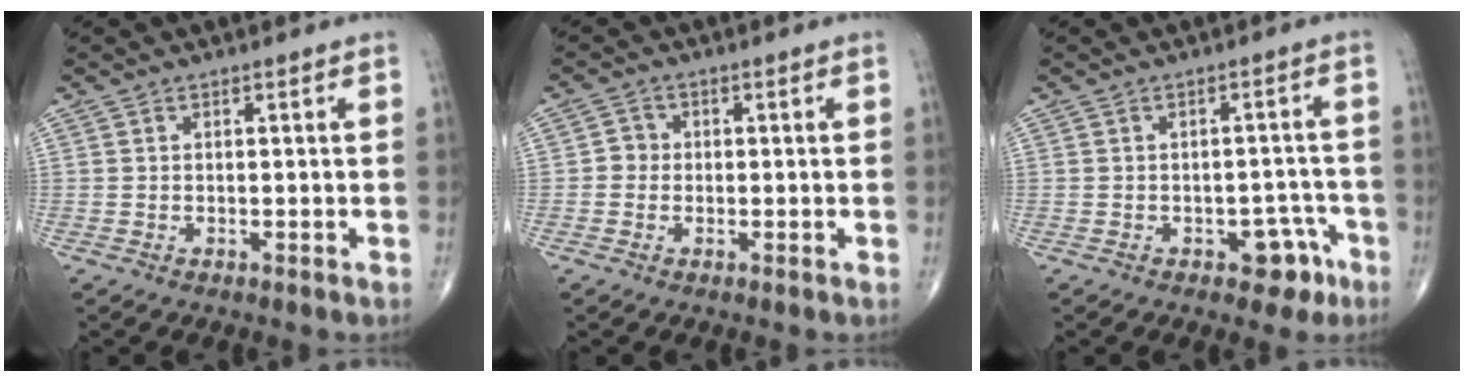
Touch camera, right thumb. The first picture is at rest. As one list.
[{"total": 2.3, "force": [-0.3, 2.1, 0.7], "torque": [0.004, 0.008, -0.011]}, {"total": 5.3, "force": [-2.8, 3.2, 3.1], "torque": [-0.011, 0.028, -0.032]}]